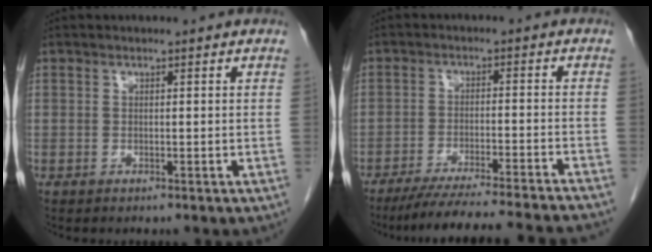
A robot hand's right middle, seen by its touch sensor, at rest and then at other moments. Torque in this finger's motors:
{"motor_torque": [1.07, -1.07, 0.15, 0.08]}